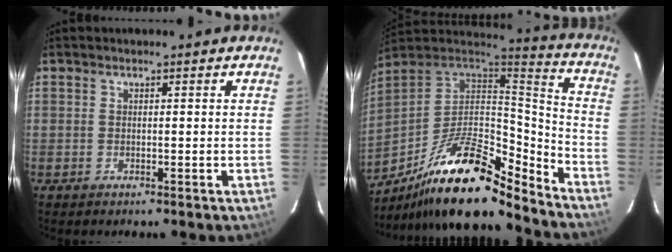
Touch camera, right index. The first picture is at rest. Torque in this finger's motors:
{"motor_torque": [1.21, -0.93, 0.45, 0.13]}